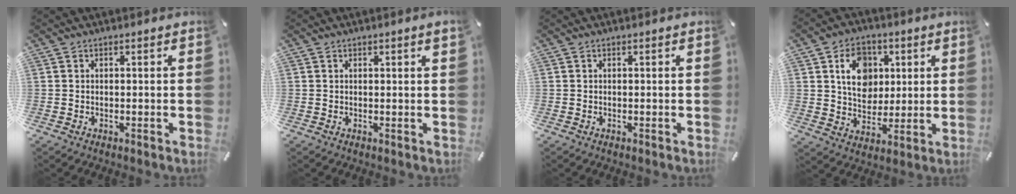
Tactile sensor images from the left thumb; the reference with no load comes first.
{"total": 0.8, "force": [0.4, 0.0, 0.7], "torque": [-0.011, 0.001, 0.006]}
{"total": 0.0}
{"total": 11.1, "force": [3.3, 9.1, 5.5], "torque": [-0.078, -0.001, 0.061]}